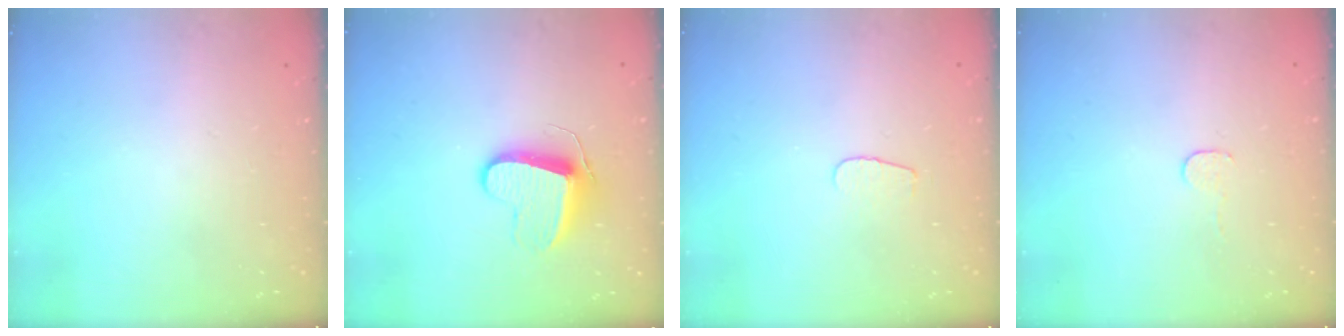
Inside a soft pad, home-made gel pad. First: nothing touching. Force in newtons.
{"total": 9.9, "press": 9.9, "slide": 0.8}
{"total": 3.1, "press": 3.1, "slide": 0.3}
{"total": 2.7, "press": 2.7, "slide": 0.2}